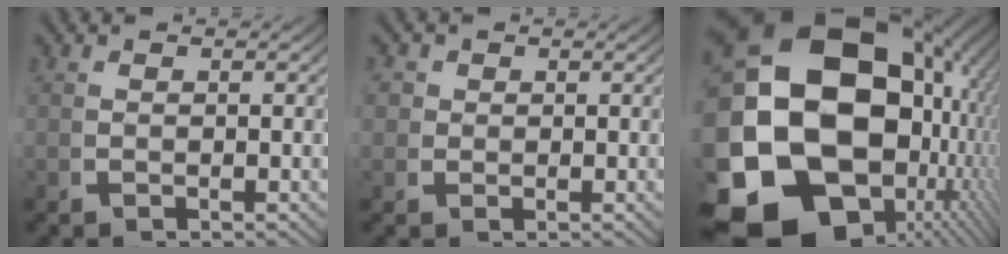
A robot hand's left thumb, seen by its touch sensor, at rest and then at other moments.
{"total": 2.0, "force": [0.5, 1.9, 0.5], "torque": [-0.011, -0.007, 0.006]}
{"total": 32.4, "force": [-3.1, 23.1, 22.6], "torque": [-0.423, -0.098, -0.023]}